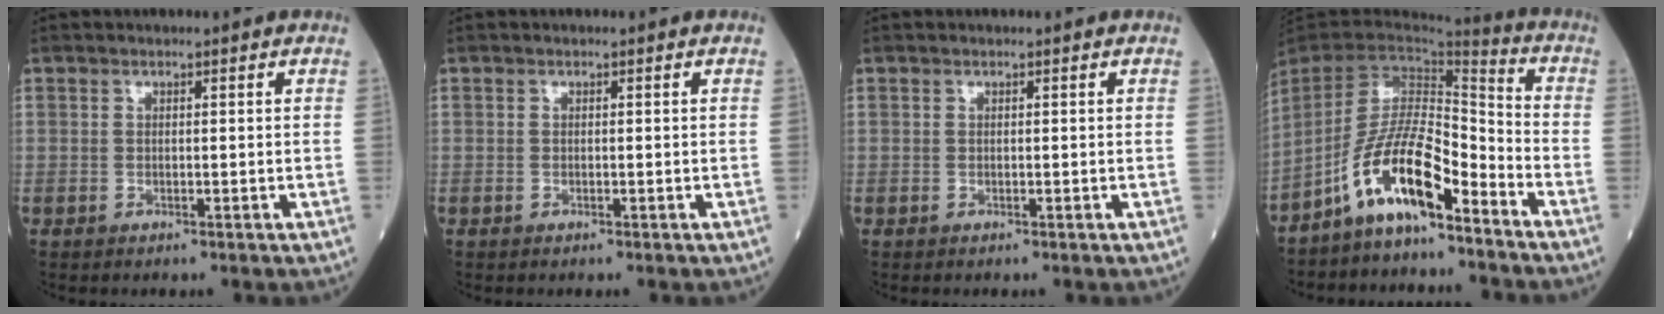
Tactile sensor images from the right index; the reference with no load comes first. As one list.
[{"total": 0.0}, {"total": 0.0}, {"total": 11.8, "force": [-7.6, 2.8, 8.6], "torque": [-0.170, 0.012, -0.144]}]